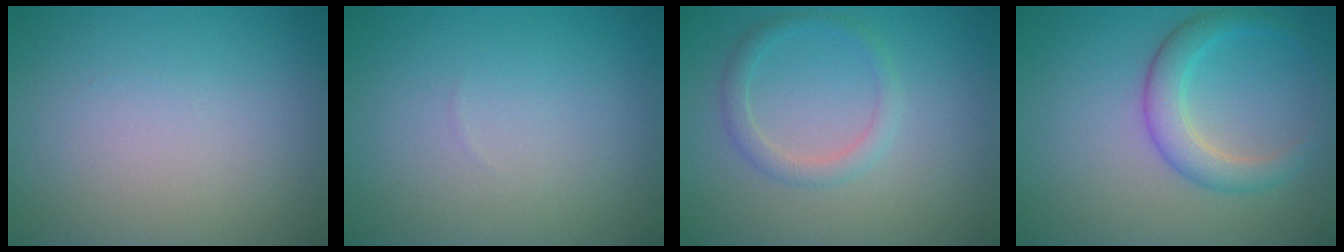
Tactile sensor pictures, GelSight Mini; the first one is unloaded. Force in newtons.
{"total": 0.0}
{"total": 1.9, "press": 1.9, "slide": 0.1}
{"total": 3.3, "press": 3.3, "slide": 0.1}